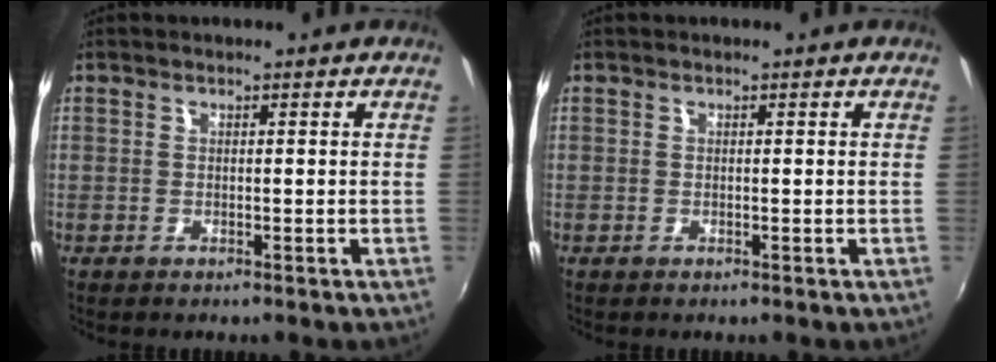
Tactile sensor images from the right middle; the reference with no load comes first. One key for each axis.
{"total": 0.0}